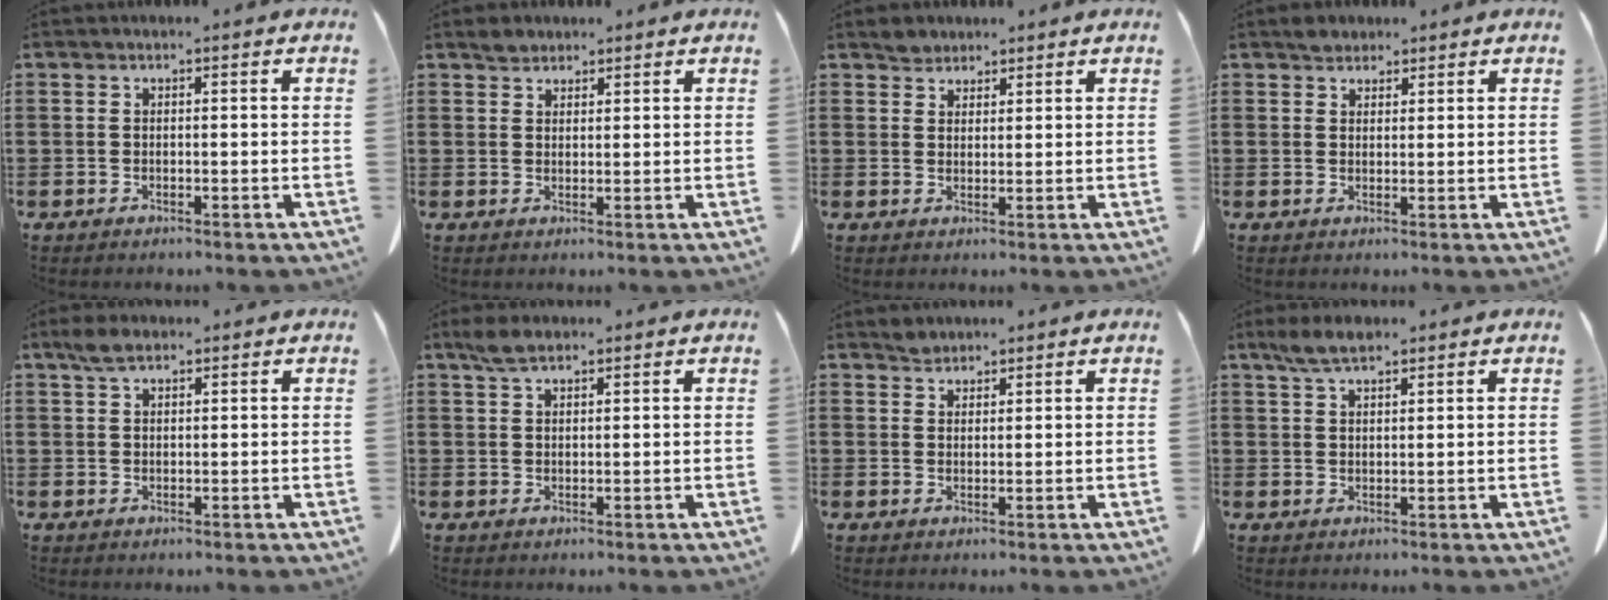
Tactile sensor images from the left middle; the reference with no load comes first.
{"total": 1.8, "force": [1.6, 0.9, 0.2], "torque": [0.000, 0.000, 0.030]}
{"total": 2.2, "force": [1.9, 0.9, 0.0], "torque": [0.003, -0.001, 0.037]}
{"total": 2.2, "force": [2.0, 1.0, 0.2], "torque": [0.000, -0.001, 0.037]}
{"total": 2.9, "force": [1.9, 1.2, 1.8], "torque": [-0.041, 0.006, 0.035]}
{"total": 3.1, "force": [2.3, 1.2, 1.7], "torque": [-0.039, 0.006, 0.042]}
{"total": 1.8, "force": [1.7, 0.6, 0.0], "torque": [-0.005, 0.001, 0.033]}
{"total": 4.0, "force": [2.9, 1.3, 2.5], "torque": [-0.056, 0.003, 0.053]}